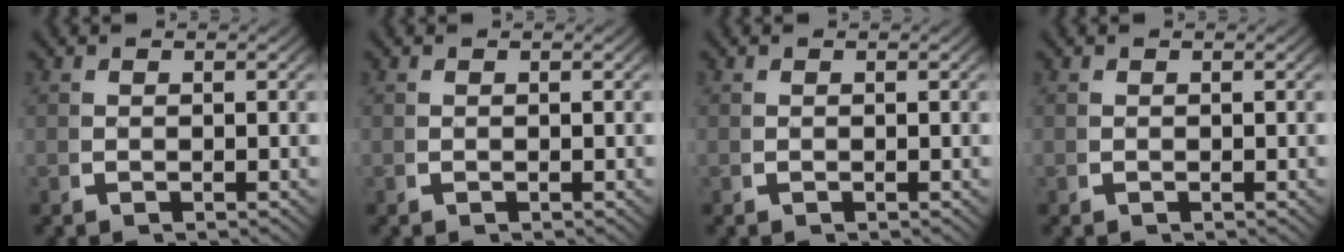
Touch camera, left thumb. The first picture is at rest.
{"total": 0.0}
{"total": 0.0}
{"total": 0.0}